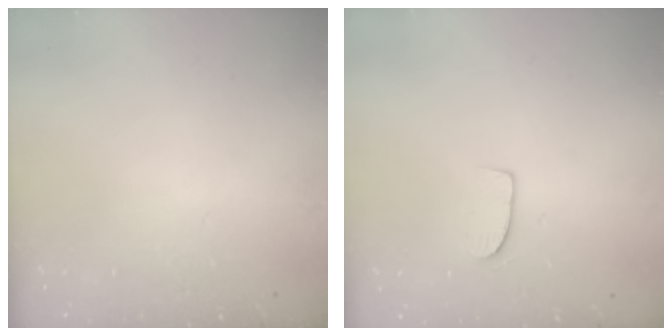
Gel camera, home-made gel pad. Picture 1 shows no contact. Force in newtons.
{"total": 7.0, "press": 7.0, "slide": 0.4}